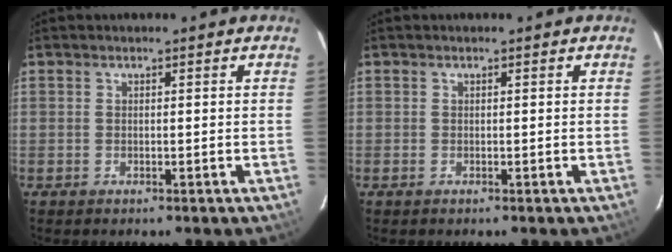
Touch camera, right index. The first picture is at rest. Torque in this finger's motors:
{"motor_torque": [-0.30, -0.26, -0.18, -0.06]}